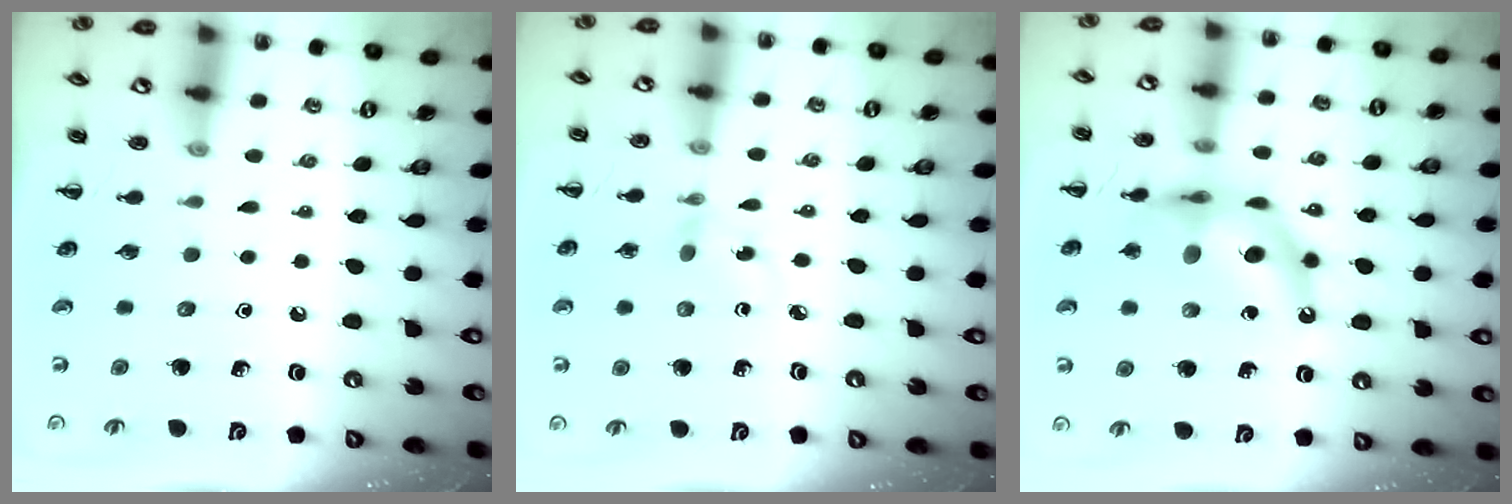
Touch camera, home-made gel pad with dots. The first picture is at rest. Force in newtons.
{"total": 2.9, "press": 2.9, "slide": 0.7}
{"total": 16.2, "press": 15.6, "slide": 4.3}